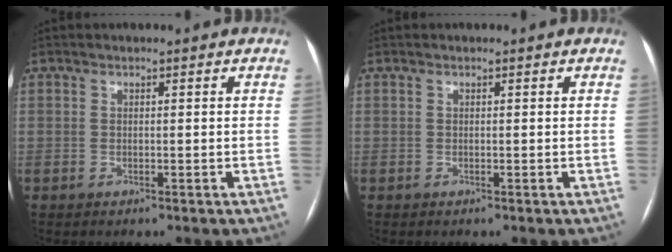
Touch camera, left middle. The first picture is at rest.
{"total": 0.0}